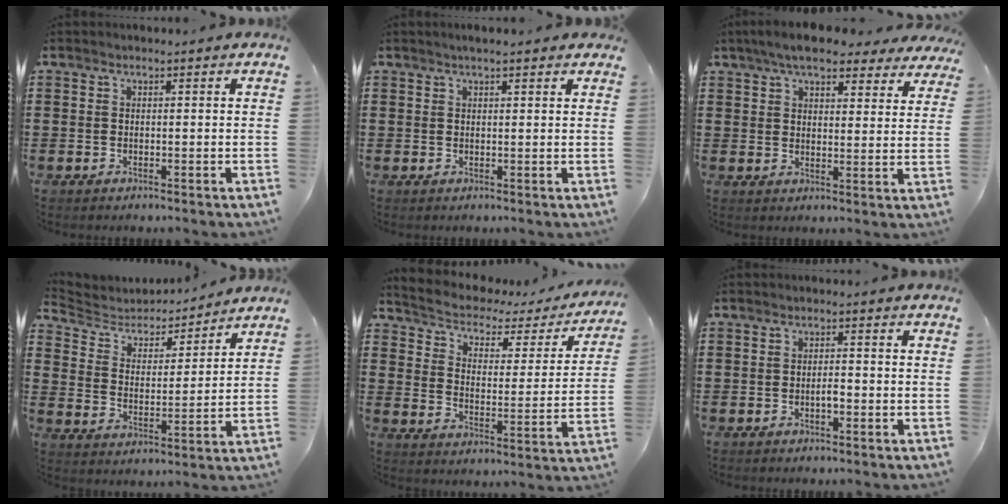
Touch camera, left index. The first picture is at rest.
{"total": 1.6, "force": [1.3, 0.2, 0.9], "torque": [-0.018, 0.004, 0.025]}
{"total": 7.0, "force": [6.1, 1.5, 3.1], "torque": [-0.073, -0.012, 0.110]}
{"total": 4.4, "force": [4.2, 1.1, 0.5], "torque": [-0.038, -0.030, 0.066]}
{"total": 2.7, "force": [2.0, 1.4, 1.0], "torque": [-0.036, -0.020, 0.025]}
{"total": 1.8, "force": [-0.6, 0.6, 1.6], "torque": [-0.033, 0.003, -0.011]}